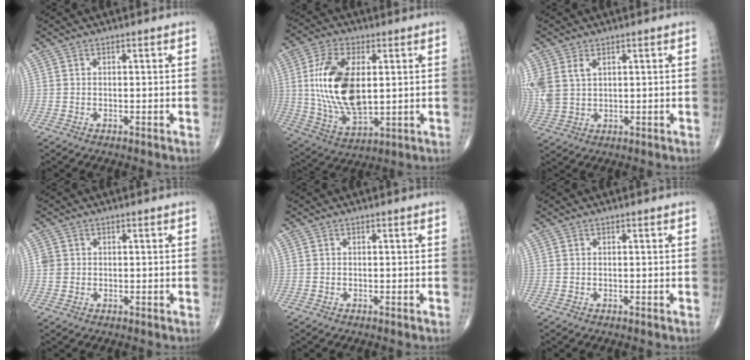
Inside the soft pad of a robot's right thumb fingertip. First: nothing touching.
{"total": 17.4, "force": [2.3, 9.1, 14.7], "torque": [-0.282, -0.012, 0.051]}
{"total": 7.6, "force": [2.7, 4.9, 5.1], "torque": [-0.128, 0.004, 0.067]}
{"total": 1.8, "force": [0.2, 1.7, 0.7], "torque": [-0.006, 0.002, 0.006]}
{"total": 0.0}
{"total": 0.0}